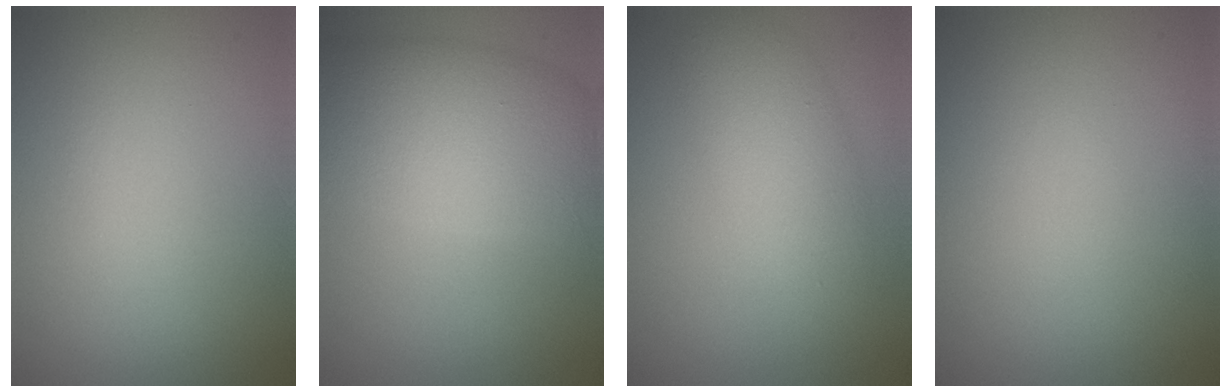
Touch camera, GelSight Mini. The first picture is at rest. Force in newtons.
{"total": 8.6, "press": 8.6, "slide": 0.4}
{"total": 3.8, "press": 3.8, "slide": 0.1}
{"total": 0.0}